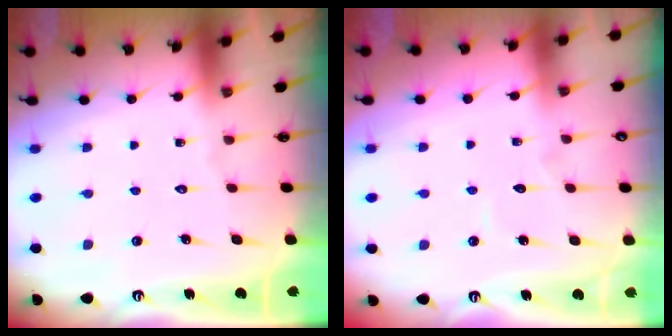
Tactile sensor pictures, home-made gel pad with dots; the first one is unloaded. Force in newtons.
{"total": 3.9, "press": 3.9, "slide": 0.4}